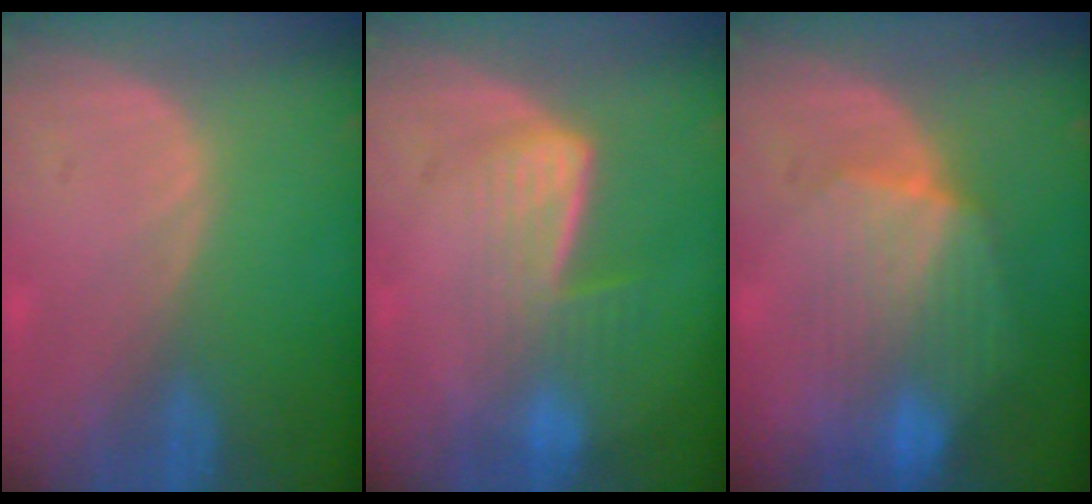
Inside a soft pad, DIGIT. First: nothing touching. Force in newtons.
{"total": 7.0, "press": 5.9, "slide": 3.8}
{"total": 8.3, "press": 8.1, "slide": 2.0}